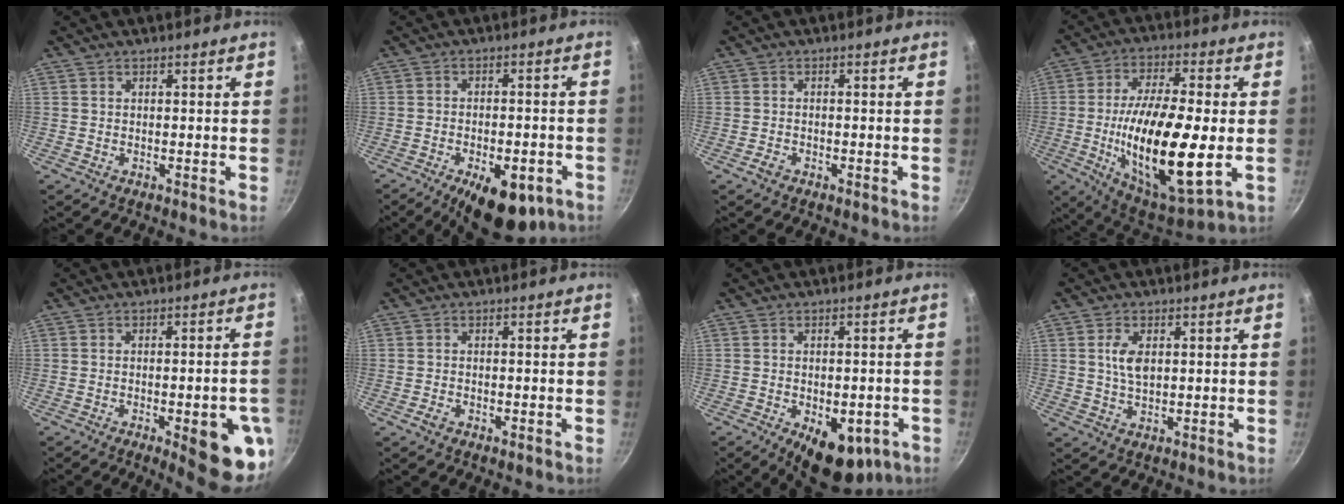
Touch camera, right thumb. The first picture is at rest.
{"total": 12.7, "force": [-6.3, 6.0, 9.3], "torque": [-0.110, 0.021, -0.076]}
{"total": 1.7, "force": [-1.1, 1.0, 0.9], "torque": [-0.020, 0.008, -0.021]}
{"total": 22.7, "force": [-2.7, 7.5, 21.2], "torque": [-0.380, 0.001, -0.046]}
{"total": 13.0, "force": [-4.4, 3.7, 11.6], "torque": [-0.120, 0.011, -0.053]}
{"total": 2.1, "force": [-1.1, 1.1, 1.5], "torque": [-0.031, 0.002, -0.022]}
{"total": 11.5, "force": [-4.6, 6.2, 8.4], "torque": [-0.073, 0.007, -0.048]}
{"total": 3.7, "force": [0.9, 2.0, 3.0], "torque": [-0.052, -0.002, 0.018]}